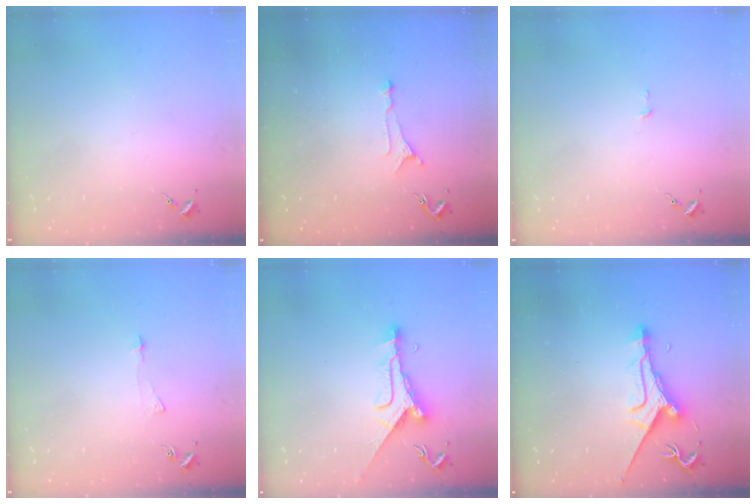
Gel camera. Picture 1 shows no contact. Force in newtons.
{"total": 4.8, "press": 4.8, "slide": 0.4}
{"total": 2.1, "press": 2.1, "slide": 0.2}
{"total": 3.2, "press": 3.2, "slide": 0.2}
{"total": 9.5, "press": 9.5, "slide": 0.3}
{"total": 10.2, "press": 10.1, "slide": 0.8}